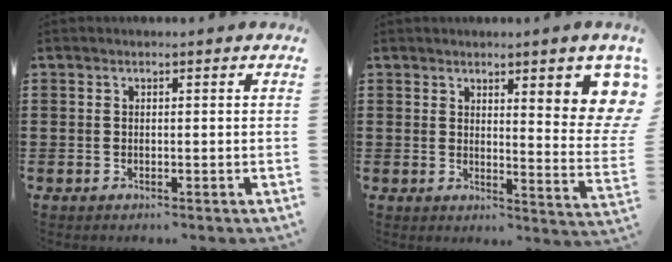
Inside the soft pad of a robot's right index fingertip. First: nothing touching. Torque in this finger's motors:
{"motor_torque": [1.44, 0.70, 0.47, 0.12]}